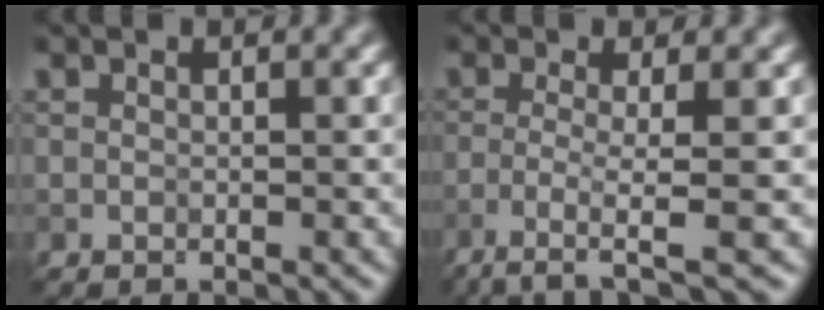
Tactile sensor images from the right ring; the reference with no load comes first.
{"total": 3.9, "force": [-2.0, 0.5, 3.3], "torque": [-0.062, -0.005, -0.049]}